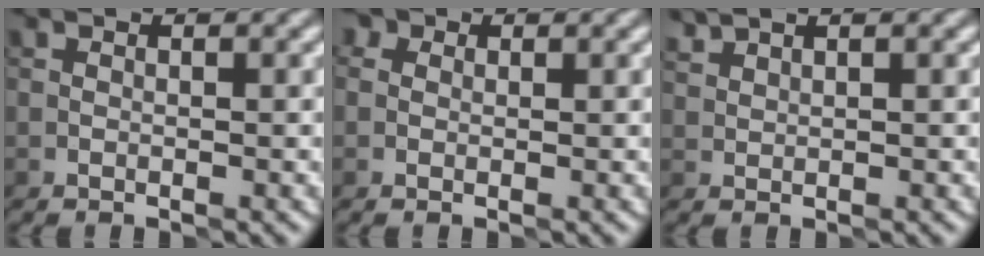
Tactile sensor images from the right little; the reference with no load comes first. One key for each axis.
{"total": 2.8, "fx": 1.4, "fy": 1.9, "fz": 1.4, "tx": -0.011, "ty": 0.022, "tz": -0.015}
{"total": 1.3, "fx": 1.3, "fy": 0.1, "fz": 0.2, "tx": -0.004, "ty": 0.003, "tz": 0.033}